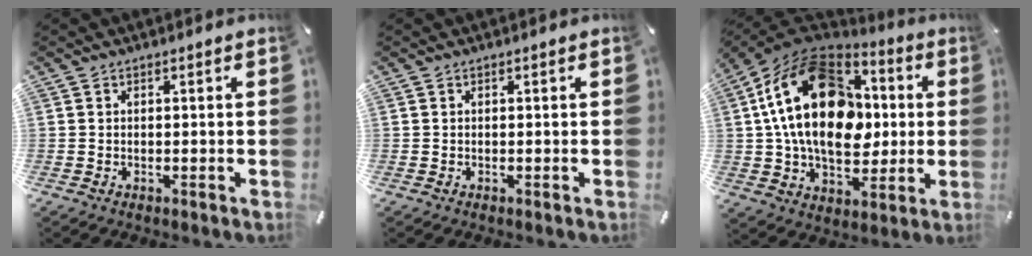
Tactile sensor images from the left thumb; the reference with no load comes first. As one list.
[{"total": 0.0}, {"total": 25.4, "force": [3.3, 17.9, 17.7], "torque": [-0.334, 0.012, 0.058]}]